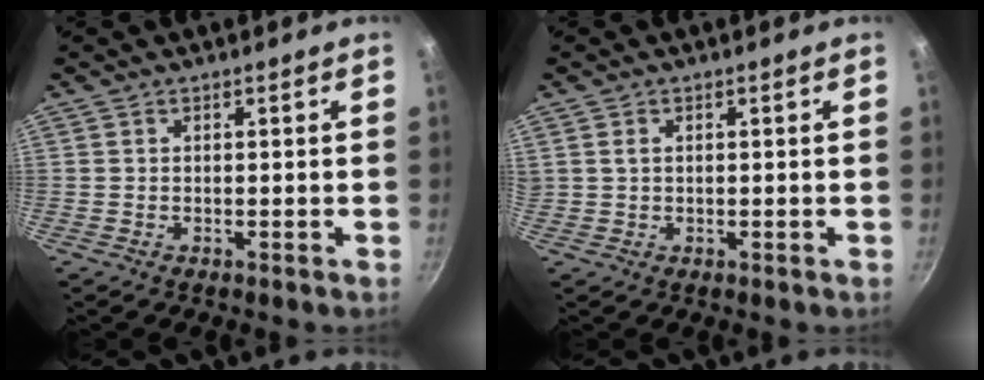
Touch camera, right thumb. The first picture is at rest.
{"total": 1.3, "force": [0.4, 1.0, 0.8], "torque": [-0.011, 0.004, 0.010]}